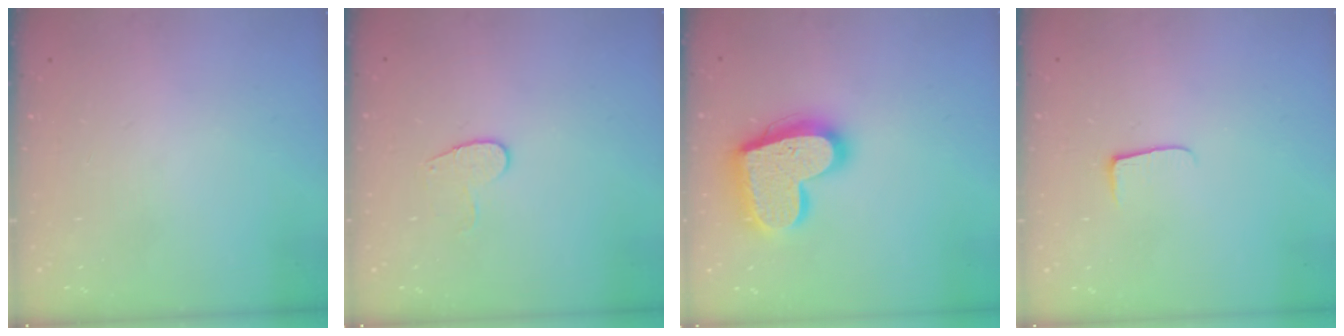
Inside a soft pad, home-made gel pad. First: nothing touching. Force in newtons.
{"total": 7.7, "press": 7.6, "slide": 0.5}
{"total": 20.1, "press": 20.0, "slide": 1.7}
{"total": 5.6, "press": 5.5, "slide": 0.7}